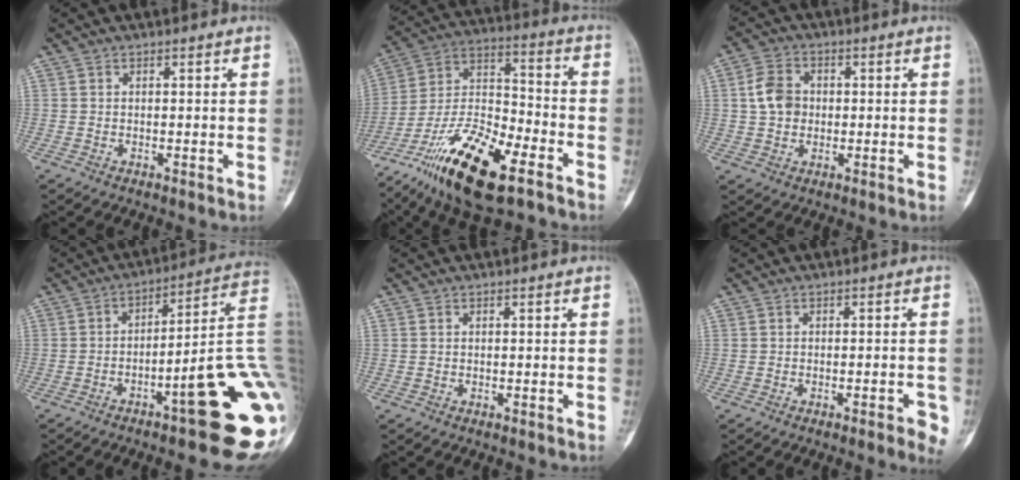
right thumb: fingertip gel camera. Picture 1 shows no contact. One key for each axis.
{"total": 20.6, "fx": -12.7, "fy": 7.1, "fz": 14.7, "tx": -0.282, "ty": 0.062, "tz": -0.229}
{"total": 6.4, "fx": 0.5, "fy": 5.1, "fz": 3.9, "tx": -0.063, "ty": 0.008, "tz": 0.006}
{"total": 19.2, "fx": -6.1, "fy": 3.2, "fz": 17.9, "tx": -0.182, "ty": 0.035, "tz": -0.081}
{"total": 0.0}
{"total": 3.6, "fx": -1.7, "fy": 1.0, "fz": 3.1, "tx": -0.036, "ty": 0.005, "tz": -0.018}